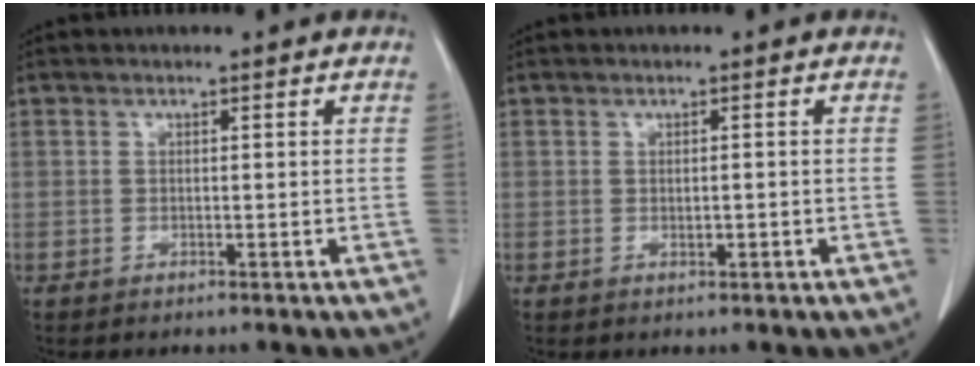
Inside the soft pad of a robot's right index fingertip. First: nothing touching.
{"total": 1.1, "force": [-0.2, 0.4, 1.0], "torque": [-0.016, -0.001, -0.001]}